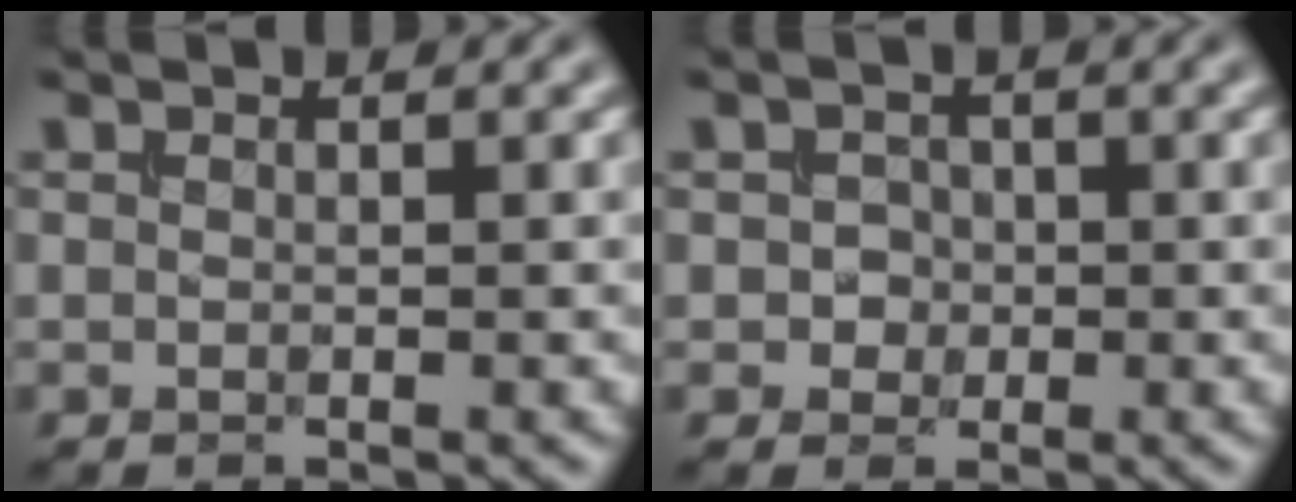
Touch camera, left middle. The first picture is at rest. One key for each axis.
{"total": 1.5, "fx": -0.3, "fy": 1.4, "fz": 0.5, "tx": 0.002, "ty": -0.002, "tz": -0.007}